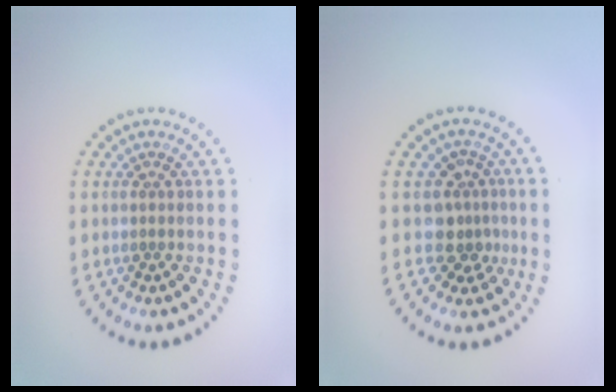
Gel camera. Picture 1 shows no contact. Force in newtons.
{"total": 2.8, "press": 2.1, "slide": 1.8}